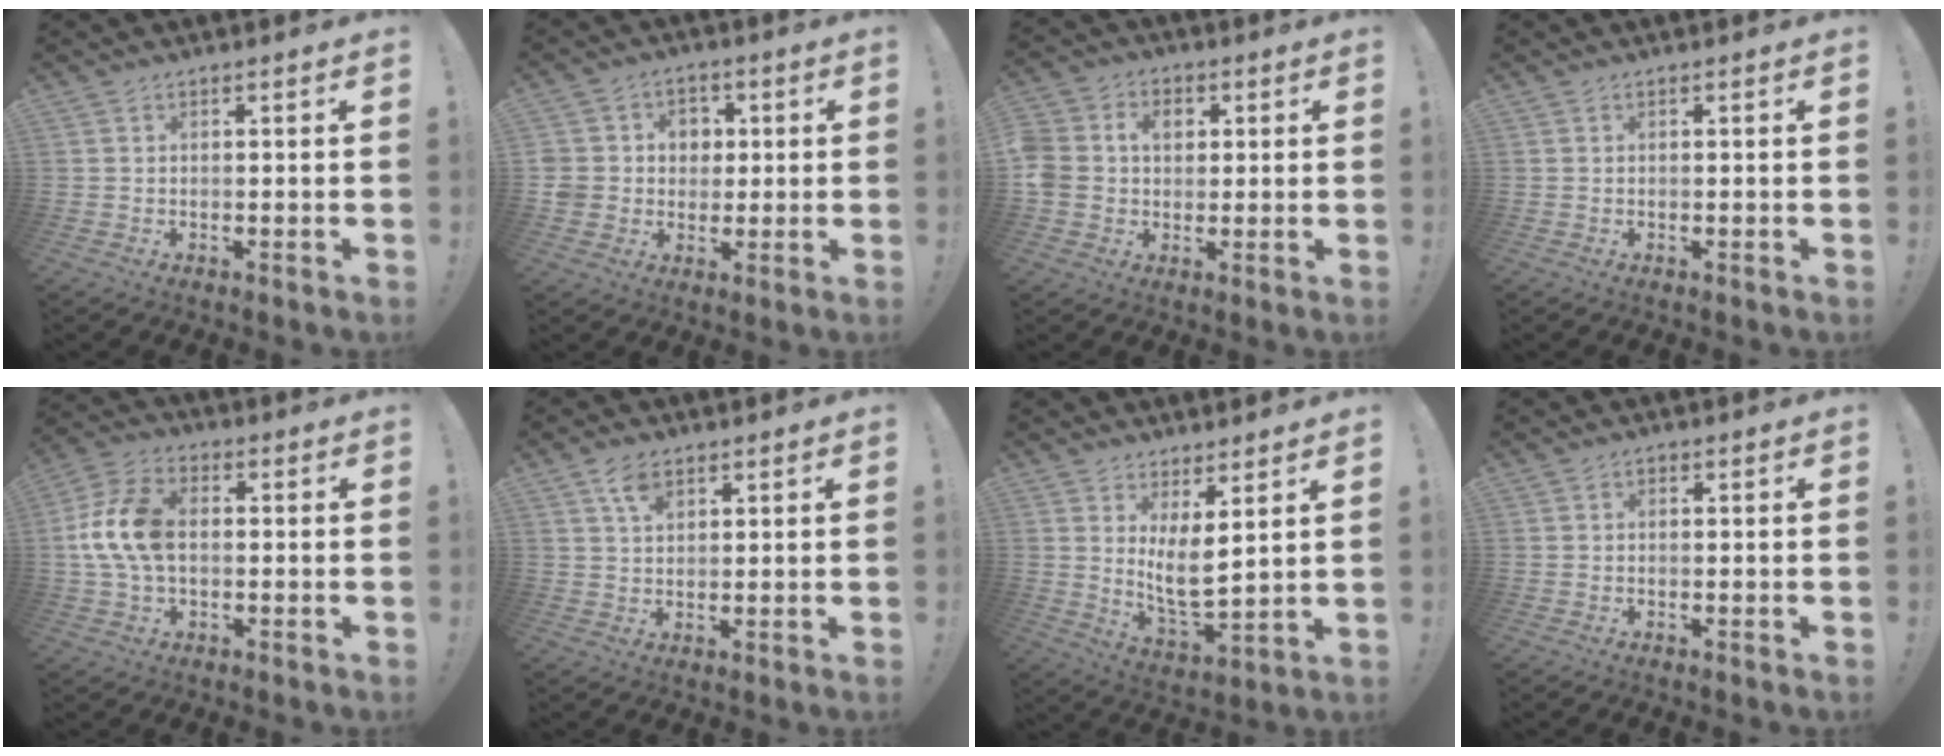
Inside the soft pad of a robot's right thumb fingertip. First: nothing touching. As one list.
[{"total": 7.8, "force": [-0.2, 7.6, 1.7], "torque": [-0.030, 0.005, 0.003]}, {"total": 9.2, "force": [1.6, 7.6, 4.9], "torque": [-0.093, 0.004, 0.030]}, {"total": 0.0}, {"total": 13.1, "force": [0.1, 8.3, 10.1], "torque": [-0.199, 0.006, 0.003]}, {"total": 5.0, "force": [2.8, 2.5, 3.3], "torque": [-0.053, -0.011, 0.050]}, {"total": 9.1, "force": [3.8, 2.6, 7.9], "torque": [-0.143, -0.041, 0.068]}, {"total": 0.5, "force": [-0.4, 0.3, 0.0], "torque": [0.001, 0.001, -0.007]}]